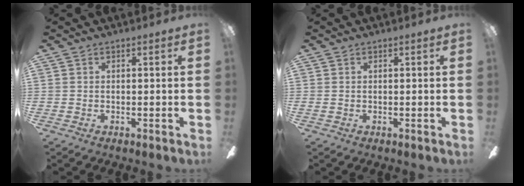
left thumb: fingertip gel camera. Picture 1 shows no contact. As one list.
[{"total": 0.0}]